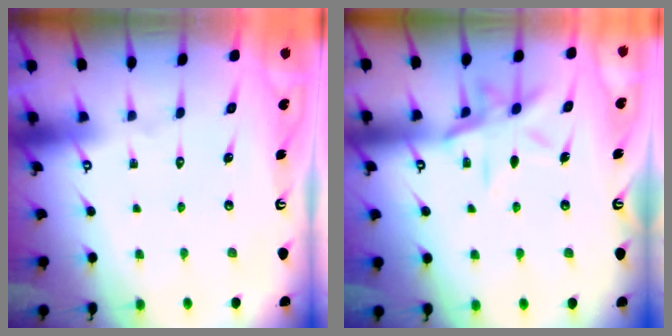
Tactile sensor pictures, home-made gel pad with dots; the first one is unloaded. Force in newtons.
{"total": 11.0, "press": 11.0, "slide": 0.8}